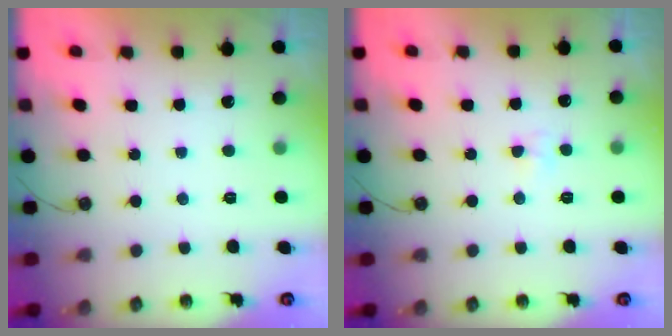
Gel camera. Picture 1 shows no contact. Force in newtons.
{"total": 2.9, "press": 2.8, "slide": 0.5}